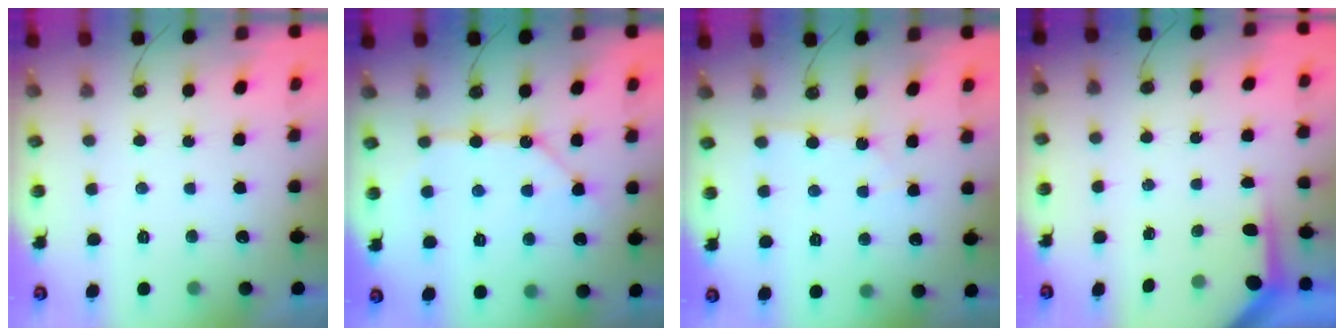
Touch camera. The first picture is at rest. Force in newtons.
{"total": 11.4, "press": 11.3, "slide": 1.1}
{"total": 2.6, "press": 2.6, "slide": 0.4}
{"total": 3.9, "press": 3.8, "slide": 0.4}